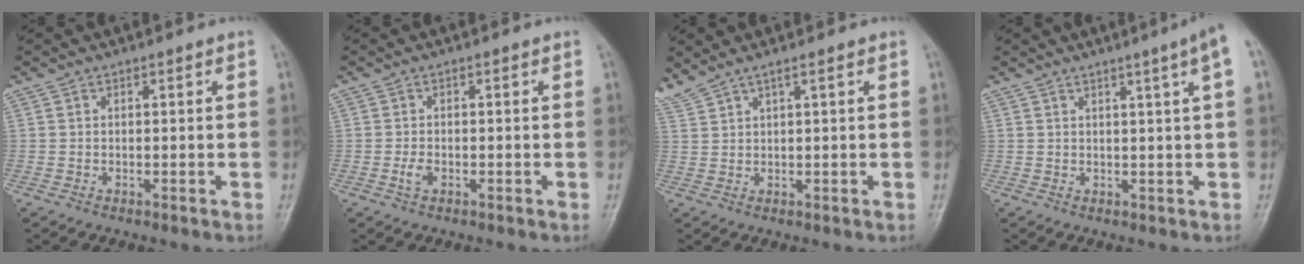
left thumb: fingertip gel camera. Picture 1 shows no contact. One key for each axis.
{"total": 2.0, "fx": -0.6, "fy": 1.0, "fz": 1.6, "tx": -0.035, "ty": 0.009, "tz": -0.008}
{"total": 3.9, "fx": 3.1, "fy": -0.1, "fz": 2.4, "tx": -0.068, "ty": 0.010, "tz": 0.073}
{"total": 5.4, "fx": 2.4, "fy": -0.8, "fz": 4.7, "tx": -0.065, "ty": -0.004, "tz": 0.034}